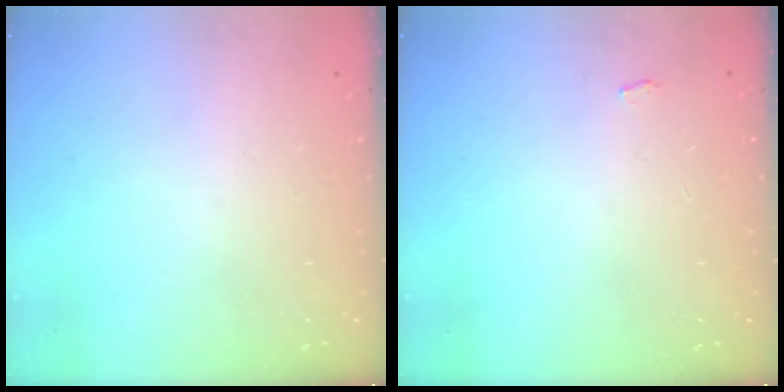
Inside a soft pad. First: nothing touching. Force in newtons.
{"total": 2.8, "press": 2.8, "slide": 0.3}